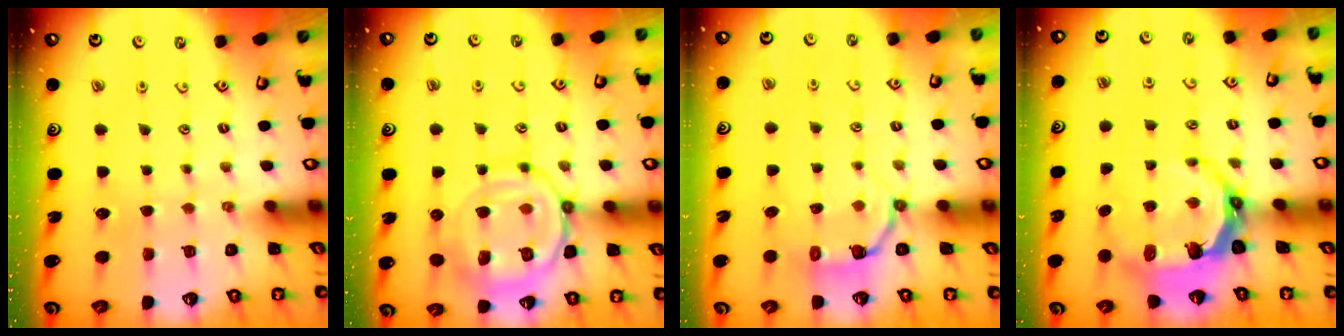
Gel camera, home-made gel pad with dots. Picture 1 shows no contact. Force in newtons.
{"total": 16.4, "press": 16.3, "slide": 1.6}
{"total": 3.8, "press": 1.9, "slide": 3.3}
{"total": 7.0, "press": 5.6, "slide": 4.2}